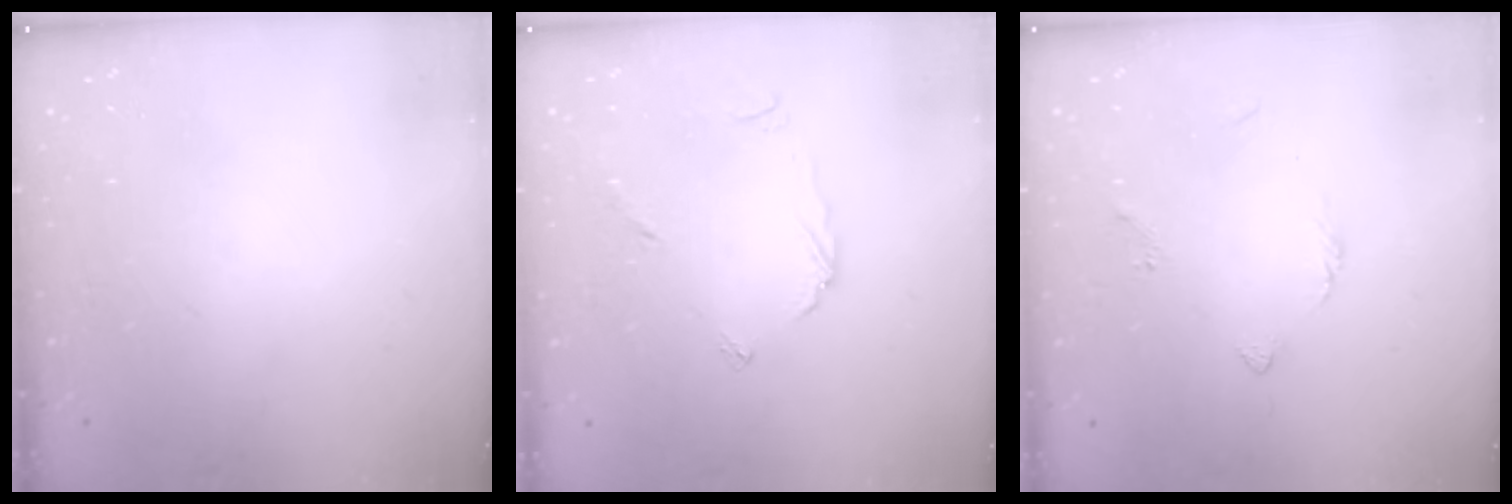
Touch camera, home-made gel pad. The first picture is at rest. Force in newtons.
{"total": 4.4, "press": 4.4, "slide": 0.5}
{"total": 2.4, "press": 2.3, "slide": 0.6}